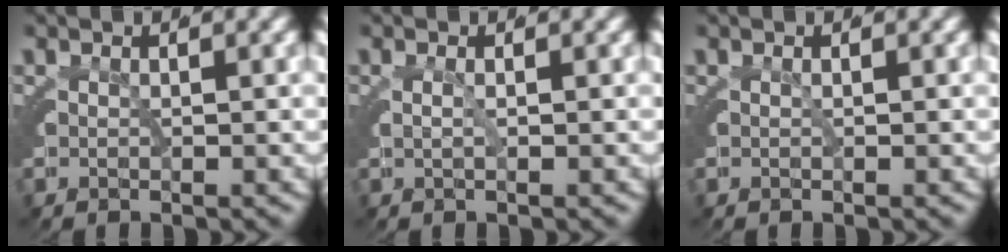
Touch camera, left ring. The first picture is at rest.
{"total": 0.0}
{"total": 0.0}